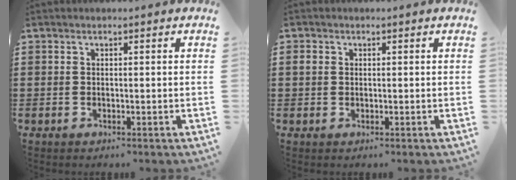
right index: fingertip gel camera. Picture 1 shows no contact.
{"total": 1.2, "force": [0.3, 1.0, 0.6], "torque": [-0.014, 0.004, 0.007]}